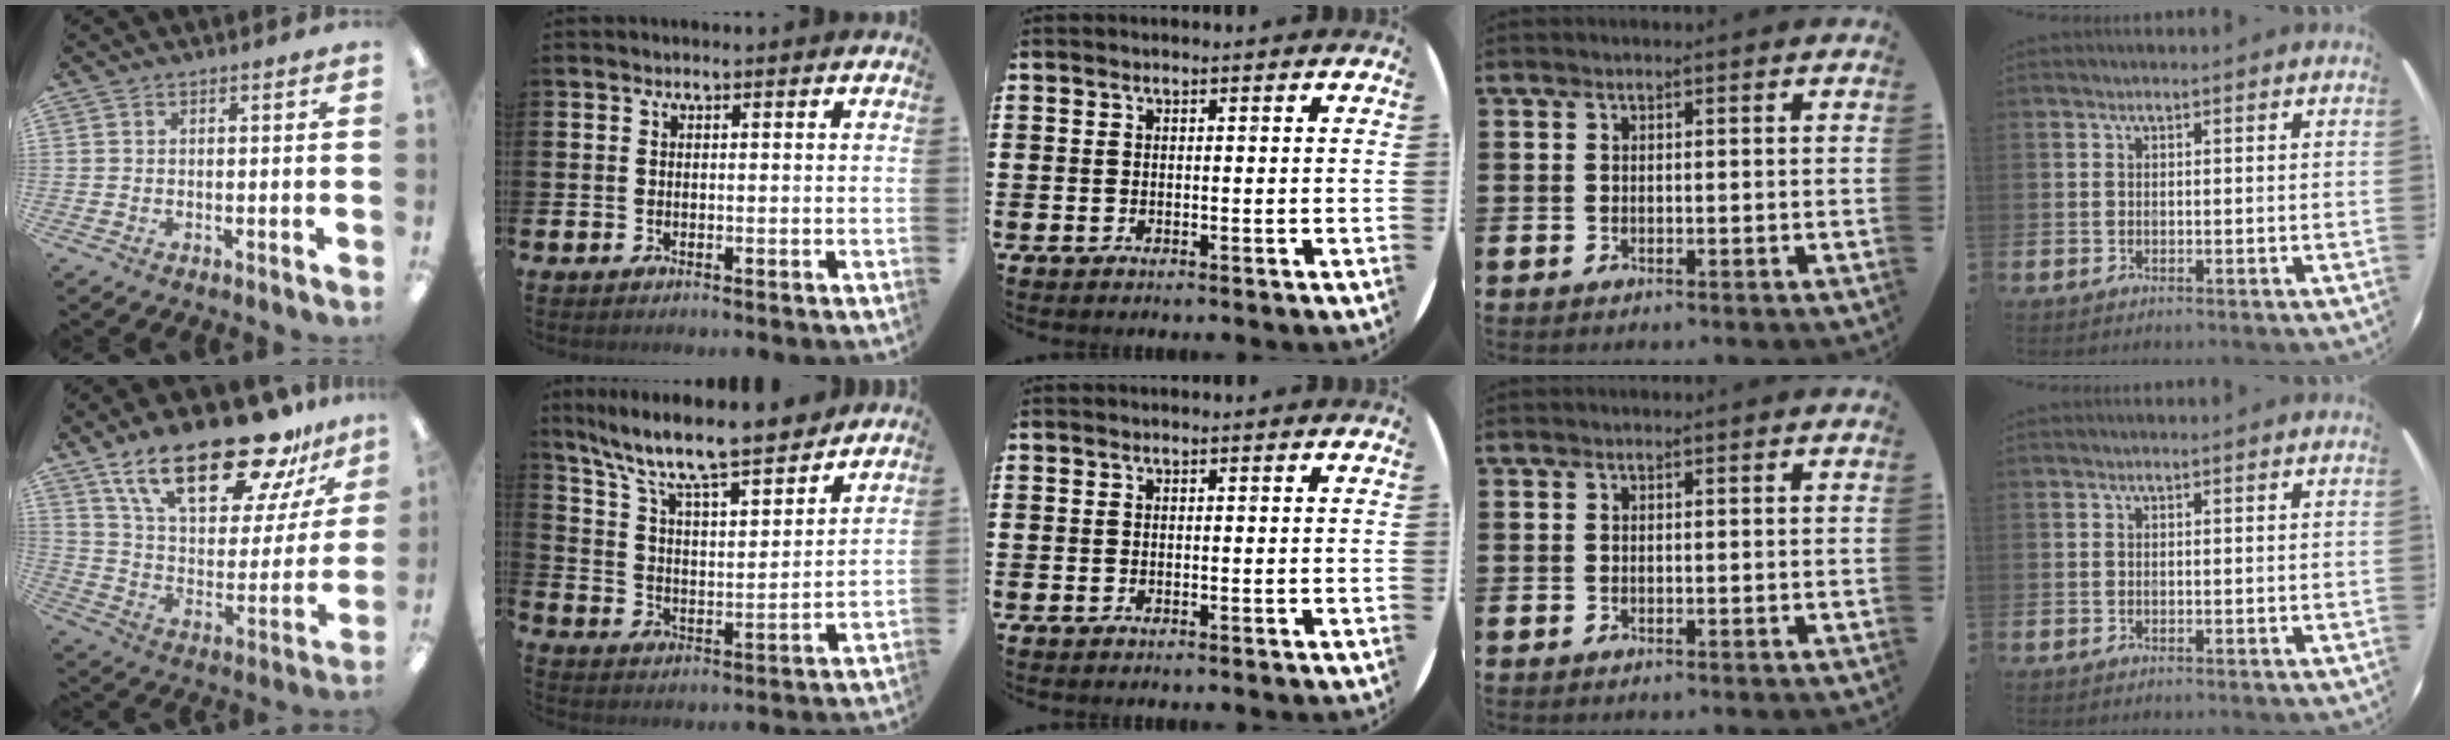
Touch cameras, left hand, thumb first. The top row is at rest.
{"thumb": {"total": 26.5, "force": [18.6, 9.5, 16.3], "torque": [-0.273, -0.110, 0.314]}, "index": {"total": 10.0, "force": [9.0, 1.3, 4.2], "torque": [-0.109, -0.067, 0.150]}}